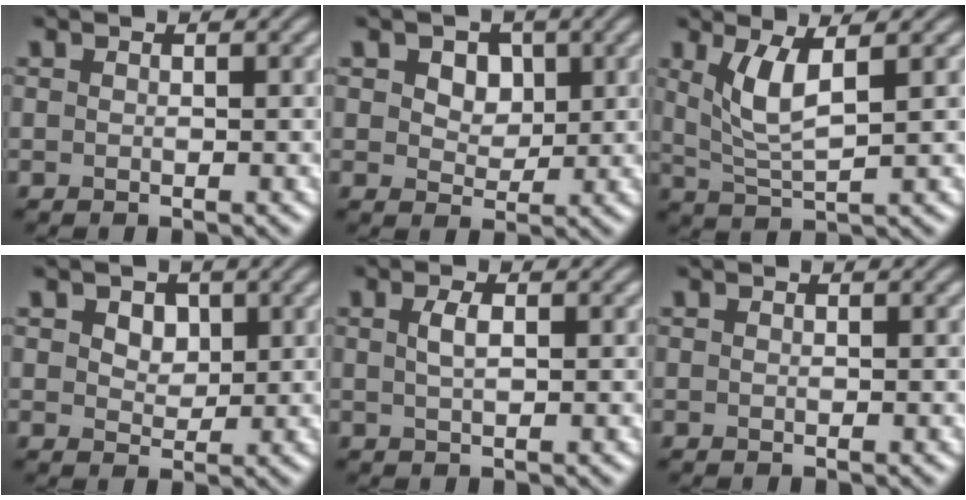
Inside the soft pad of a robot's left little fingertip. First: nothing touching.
{"total": 4.0, "force": [1.6, 2.8, 2.3], "torque": [-0.047, 0.004, 0.020]}
{"total": 4.0, "force": [1.5, 1.1, 3.5], "torque": [-0.080, -0.006, 0.035]}
{"total": 2.9, "force": [1.2, 2.1, 1.7], "torque": [-0.030, 0.008, 0.011]}
{"total": 1.5, "force": [0.4, 0.6, 1.4], "torque": [-0.031, 0.003, 0.008]}
{"total": 0.0}